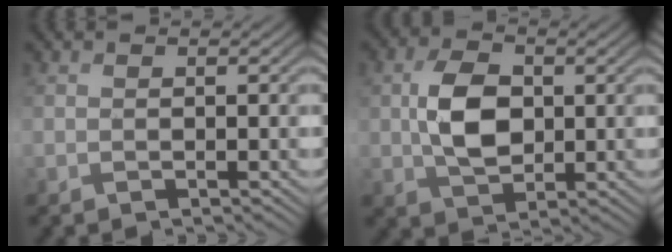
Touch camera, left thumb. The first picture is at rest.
{"total": 6.4, "force": [0.4, 4.3, 4.7], "torque": [-0.101, 0.000, 0.009]}